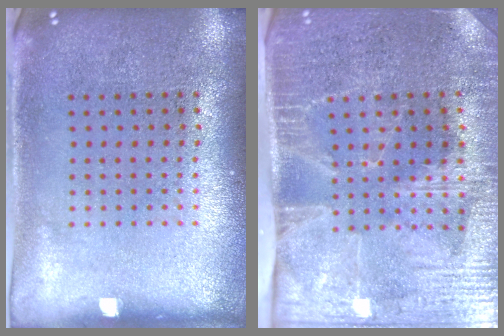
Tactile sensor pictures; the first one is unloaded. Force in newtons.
{"total": 4.2, "press": 3.5, "slide": 2.2}